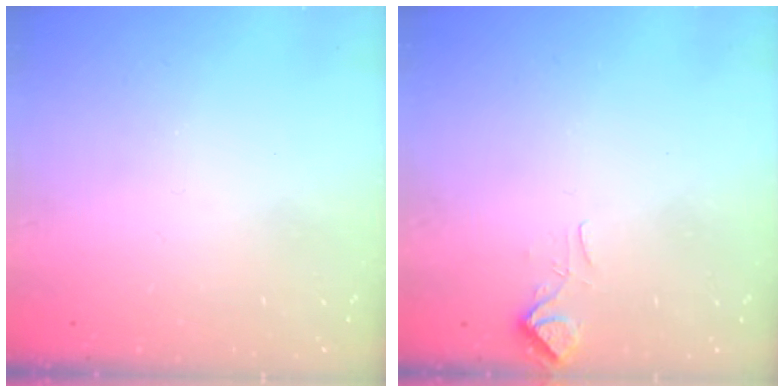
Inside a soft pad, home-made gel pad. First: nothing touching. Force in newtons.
{"total": 2.6, "press": 2.5, "slide": 0.7}